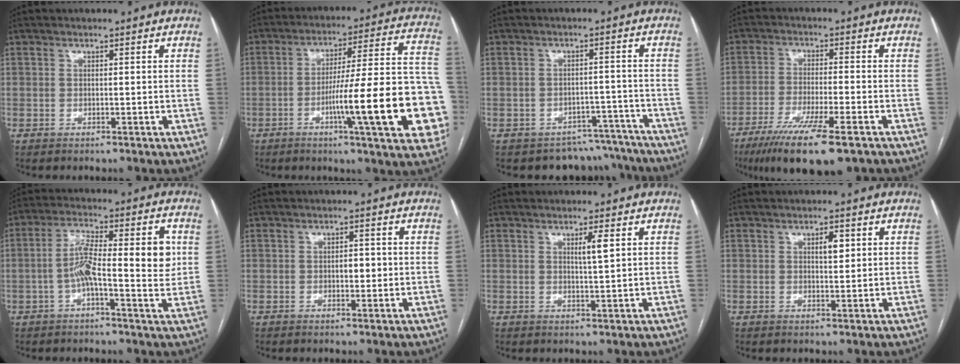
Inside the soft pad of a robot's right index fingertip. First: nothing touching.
{"total": 22.1, "force": [-6.4, 1.5, 21.0], "torque": [-0.219, 0.019, -0.086]}
{"total": 9.2, "force": [-8.1, 4.3, -0.5], "torque": [0.030, 0.038, -0.091]}
{"total": 13.4, "force": [-8.9, 1.5, 9.9], "torque": [-0.171, -0.035, -0.143]}
{"total": 10.5, "force": [-0.1, 2.5, 10.2], "torque": [-0.171, 0.020, -0.008]}
{"total": 2.2, "force": [-0.2, 1.1, 1.9], "torque": [-0.026, 0.004, -0.002]}
{"total": 2.6, "force": [1.0, 0.0, 2.4], "torque": [-0.043, -0.003, 0.018]}
{"total": 2.4, "force": [0.9, 0.8, 2.1], "torque": [-0.033, 0.000, 0.014]}